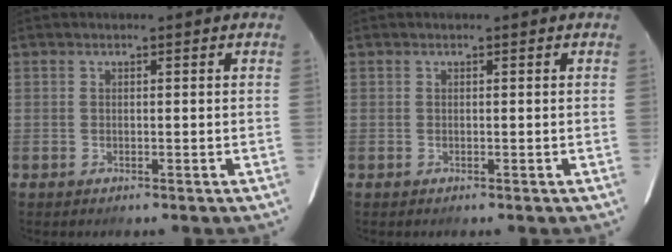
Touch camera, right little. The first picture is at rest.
{"total": 0.0}